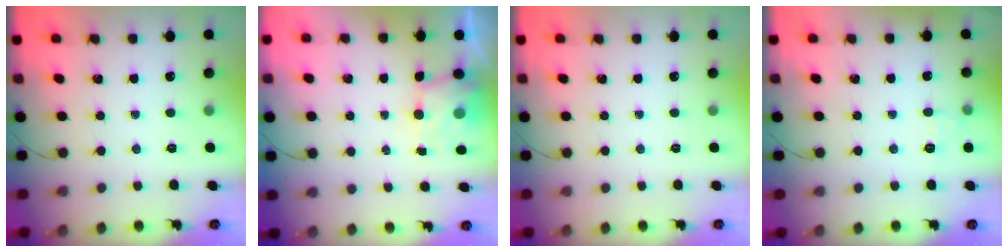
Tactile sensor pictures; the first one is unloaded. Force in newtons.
{"total": 4.7, "press": 4.7, "slide": 0.8}
{"total": 0.0}
{"total": 5.5, "press": 5.3, "slide": 1.5}